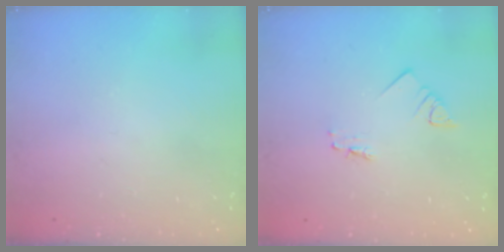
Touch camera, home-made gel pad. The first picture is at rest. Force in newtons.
{"total": 2.5, "press": 2.5, "slide": 0.2}